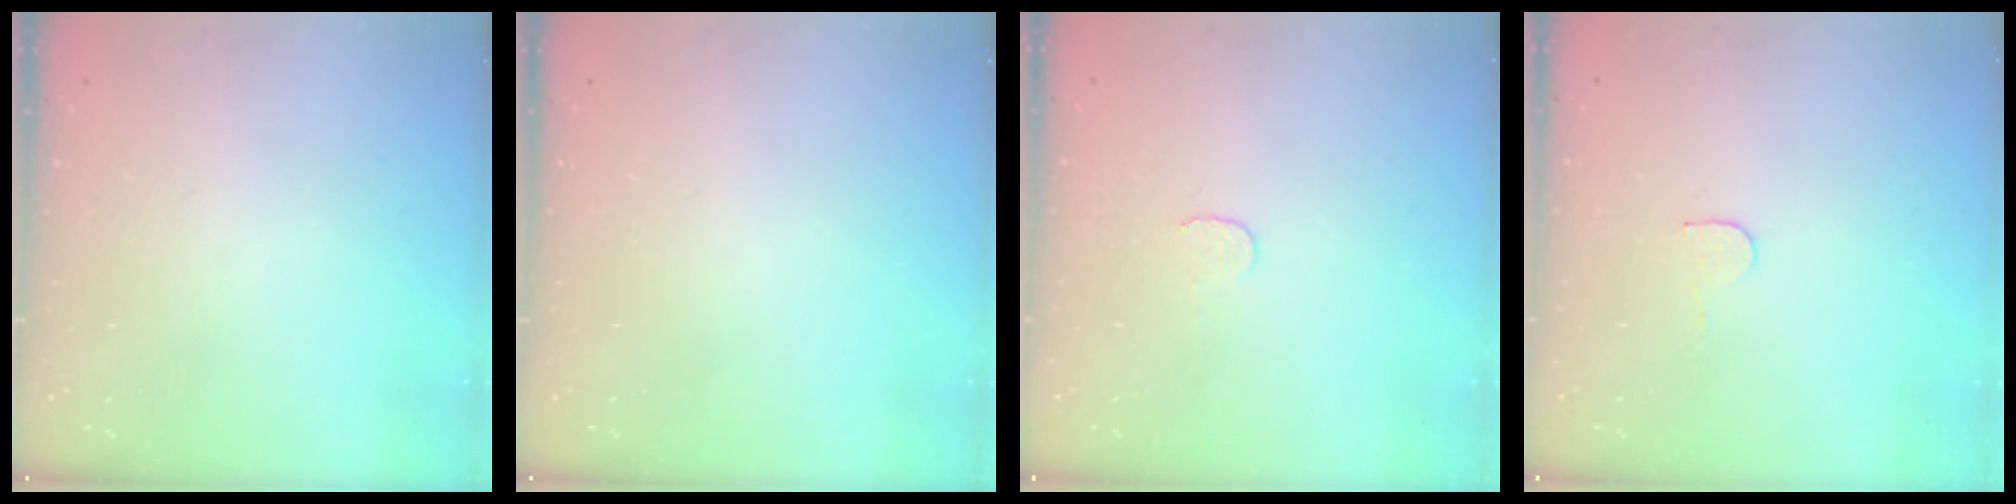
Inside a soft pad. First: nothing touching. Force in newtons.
{"total": 0.0}
{"total": 3.7, "press": 3.7, "slide": 0.3}
{"total": 4.5, "press": 4.5, "slide": 0.4}